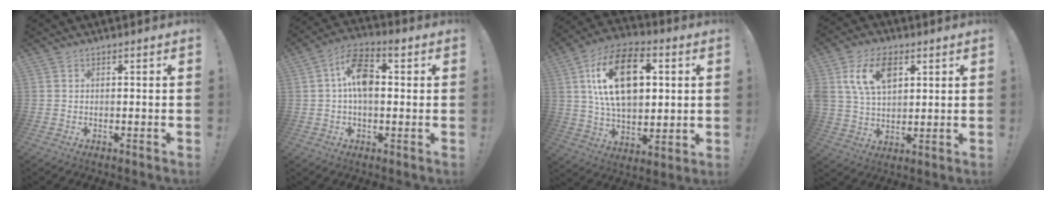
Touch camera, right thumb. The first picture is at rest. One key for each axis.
{"total": 11.4, "fx": 1.4, "fy": 7.0, "fz": 8.9, "tx": -0.148, "ty": 0.015, "tz": 0.027}
{"total": 22.4, "fx": 5.7, "fy": 13.7, "fz": 16.8, "tx": -0.281, "ty": -0.004, "tz": 0.094}
{"total": 13.4, "fx": 5.5, "fy": 8.8, "fz": 8.4, "tx": -0.145, "ty": -0.007, "tz": 0.104}